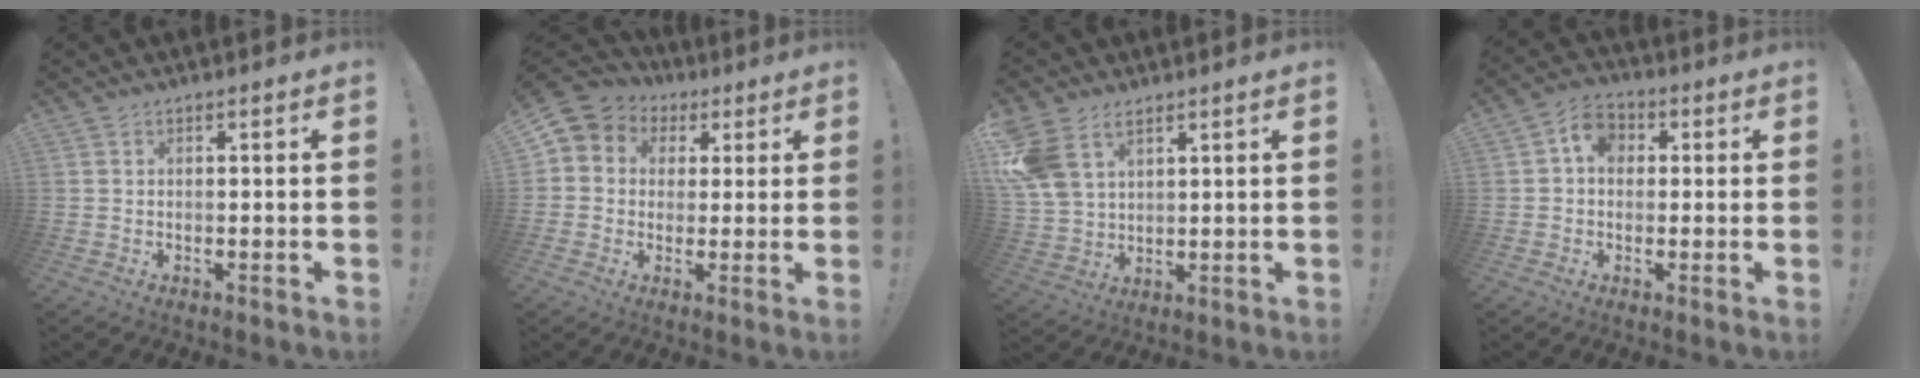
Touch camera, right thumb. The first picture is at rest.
{"total": 6.3, "force": [1.2, 5.9, 1.8], "torque": [-0.018, -0.003, 0.028]}
{"total": 9.7, "force": [5.5, 6.4, 4.9], "torque": [-0.091, -0.023, 0.114]}
{"total": 7.0, "force": [1.4, 5.6, 3.9], "torque": [-0.057, 0.006, 0.027]}